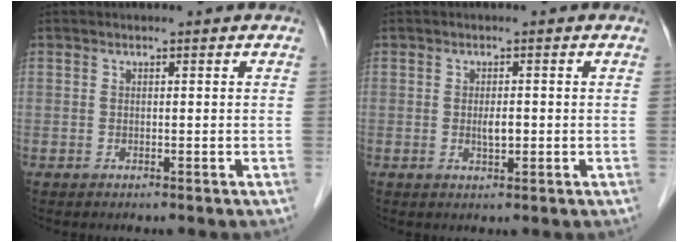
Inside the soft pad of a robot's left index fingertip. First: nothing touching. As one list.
[{"total": 1.9, "force": [-0.4, 0.6, 1.8], "torque": [-0.034, -0.004, -0.006]}]